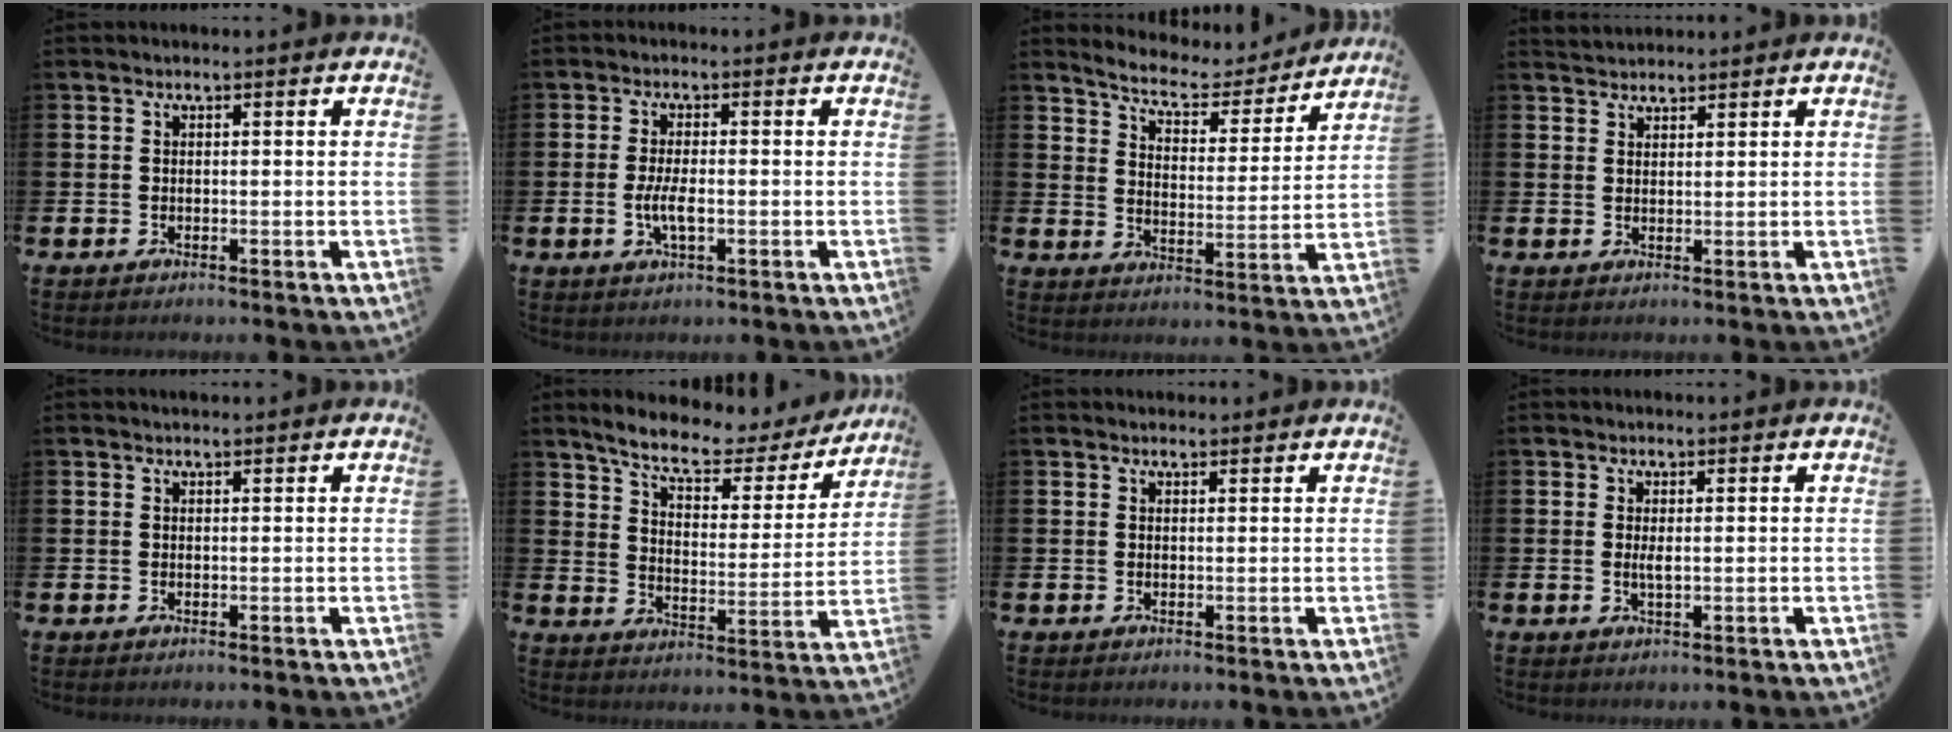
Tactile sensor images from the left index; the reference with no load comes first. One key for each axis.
{"total": 3.5, "fx": -0.7, "fy": 1.2, "fz": 3.2, "tx": -0.063, "ty": -0.002, "tz": -0.016}
{"total": 6.3, "fx": 5.9, "fy": 1.6, "fz": 1.6, "tx": -0.059, "ty": -0.044, "tz": 0.097}
{"total": 2.2, "fx": 2.2, "fy": 0.6, "fz": -0.1, "tx": 0.005, "ty": -0.007, "tz": 0.039}
{"total": 0.6, "fx": 0.6, "fy": 0.1, "fz": 0.1, "tx": 0.005, "ty": -0.002, "tz": 0.010}
{"total": 8.3, "fx": 7.3, "fy": 2.3, "fz": 3.3, "tx": -0.096, "ty": -0.045, "tz": 0.122}
{"total": 1.0, "fx": 0.9, "fy": 0.3, "fz": 0.1, "tx": 0.006, "ty": 0.000, "tz": 0.015}
{"total": 1.4, "fx": 0.3, "fy": 0.3, "fz": 1.3, "tx": -0.025, "ty": 0.001, "tz": 0.003}